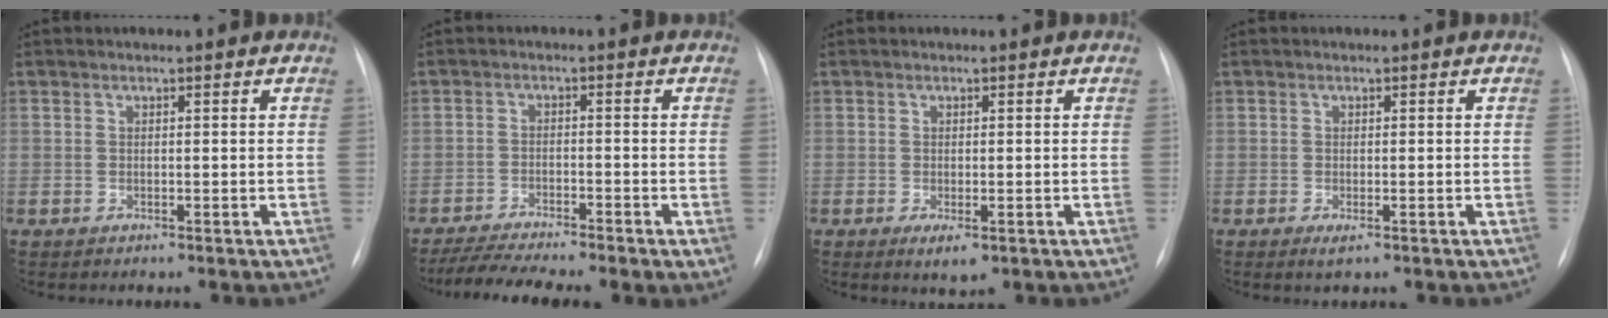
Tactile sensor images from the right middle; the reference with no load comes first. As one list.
[{"total": 7.7, "force": [-6.2, 0.4, 4.5], "torque": [-0.079, -0.012, -0.104]}, {"total": 2.6, "force": [-1.1, 0.9, 2.2], "torque": [-0.031, -0.005, -0.012]}, {"total": 1.2, "force": [-0.6, 0.2, 1.0], "torque": [-0.017, -0.003, -0.008]}]